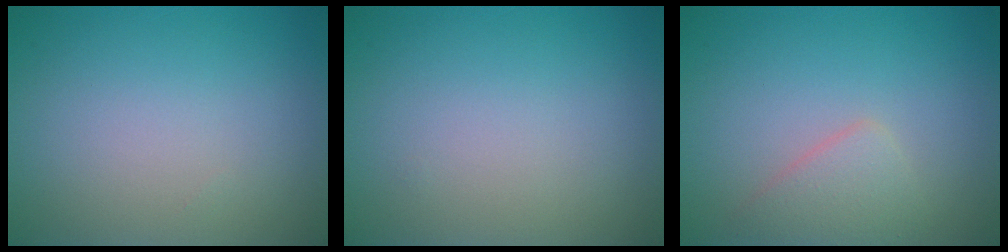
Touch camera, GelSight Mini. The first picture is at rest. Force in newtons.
{"total": 0.0}
{"total": 2.2, "press": 2.1, "slide": 0.2}